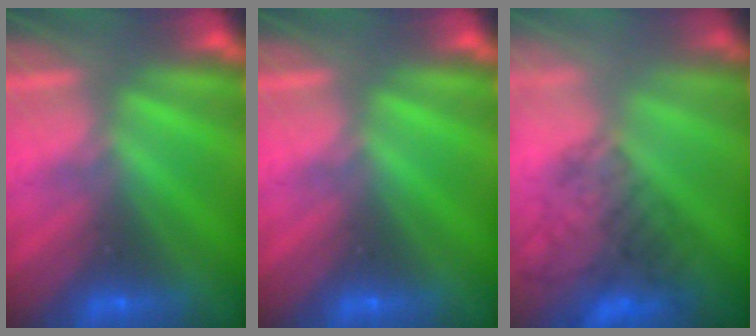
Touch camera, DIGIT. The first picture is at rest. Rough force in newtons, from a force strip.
{"total": 0.0}
{"total": 4.2}